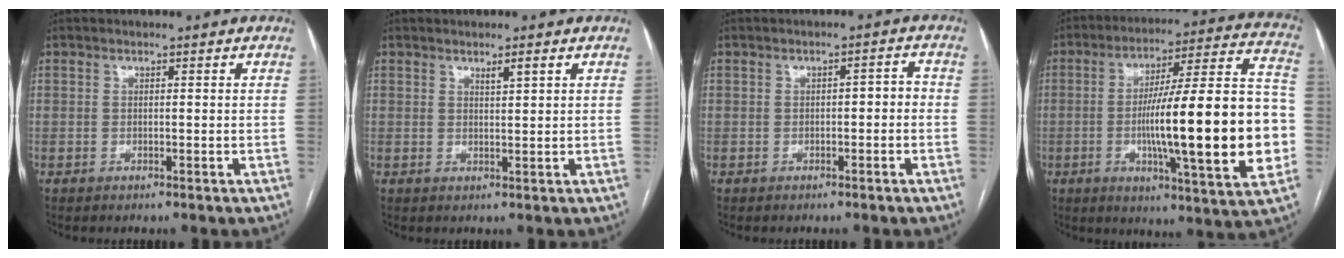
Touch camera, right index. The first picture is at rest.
{"total": 1.4, "force": [0.9, -0.1, 1.0], "torque": [-0.021, -0.001, 0.018]}
{"total": 2.2, "force": [-0.5, 1.0, 1.9], "torque": [-0.027, 0.014, -0.005]}
{"total": 25.3, "force": [-3.7, 2.4, 24.9], "torque": [-0.332, 0.016, -0.058]}